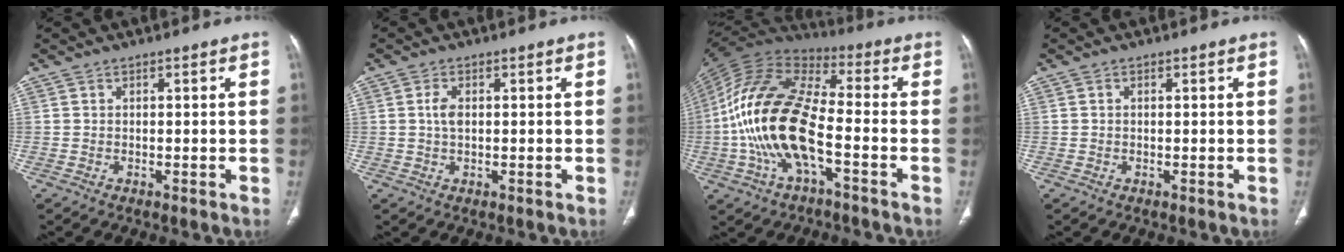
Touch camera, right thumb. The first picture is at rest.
{"total": 2.5, "force": [0.3, 1.4, 2.0], "torque": [-0.044, 0.003, 0.004]}
{"total": 19.9, "force": [-4.3, 8.6, 17.4], "torque": [-0.350, 0.036, -0.083]}
{"total": 0.0}